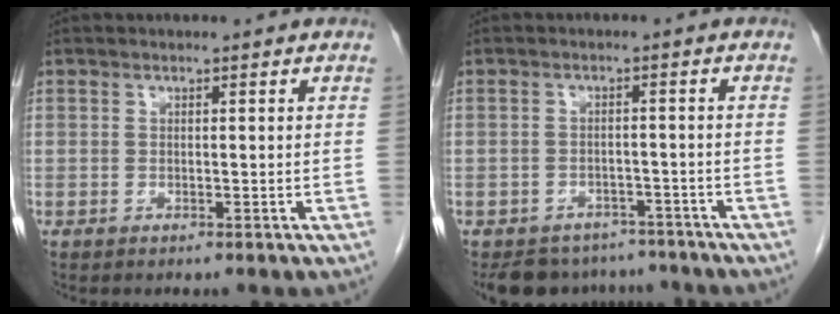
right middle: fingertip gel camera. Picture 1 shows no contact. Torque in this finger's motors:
{"motor_torque": [-0.24, -0.39, -0.06, 0.00]}